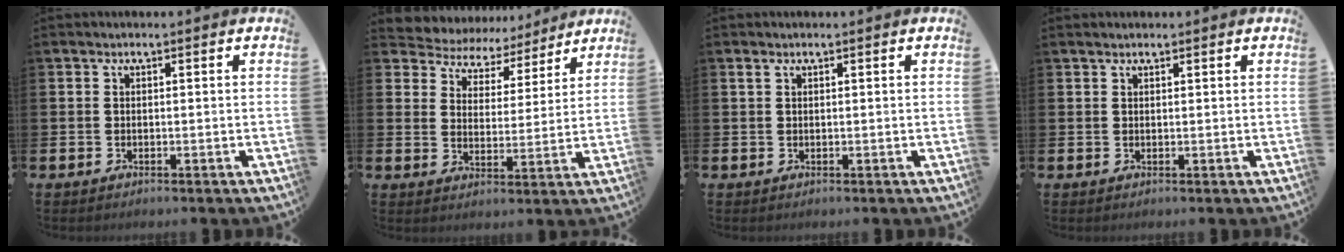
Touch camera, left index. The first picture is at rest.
{"total": 5.3, "force": [4.7, 2.5, -0.4], "torque": [-0.020, -0.042, 0.077]}
{"total": 0.7, "force": [0.4, 0.3, 0.5], "torque": [-0.004, 0.002, 0.005]}
{"total": 1.0, "force": [1.0, 0.2, 0.2], "torque": [0.002, 0.000, 0.016]}